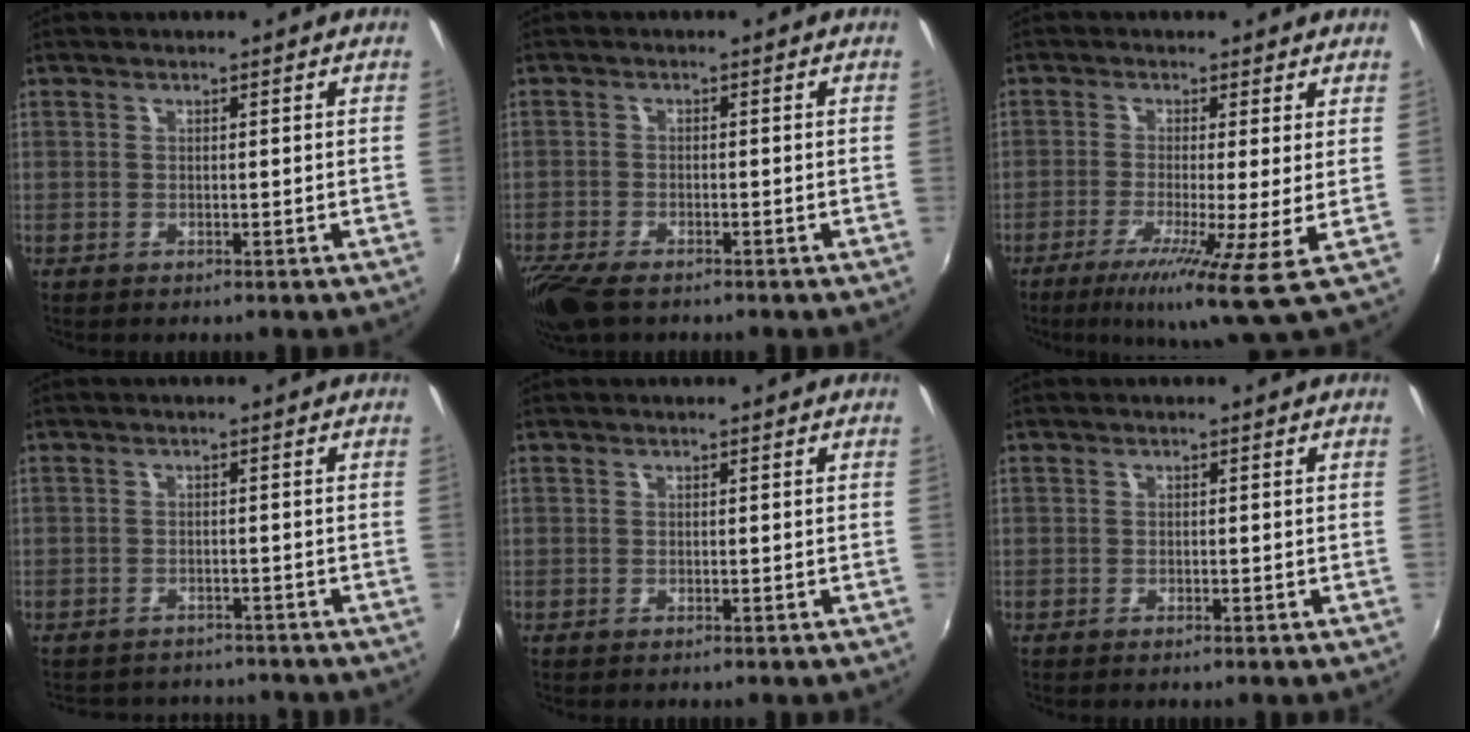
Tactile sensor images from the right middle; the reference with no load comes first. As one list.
[{"total": 8.3, "force": [-6.3, 2.7, 4.6], "torque": [-0.121, -0.038, -0.122]}, {"total": 8.2, "force": [-2.6, -0.8, 7.8], "torque": [-0.164, -0.026, -0.055]}, {"total": 8.0, "force": [-7.2, 2.9, 1.7], "torque": [-0.047, -0.004, -0.101]}, {"total": 0.0}, {"total": 0.7, "force": [-0.6, 0.3, 0.2], "torque": [-0.006, -0.001, -0.012]}]